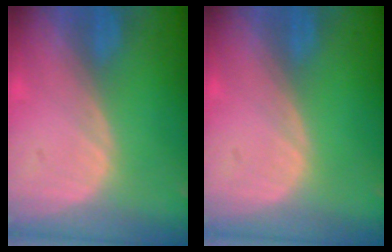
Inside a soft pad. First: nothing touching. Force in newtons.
{"total": 0.0}